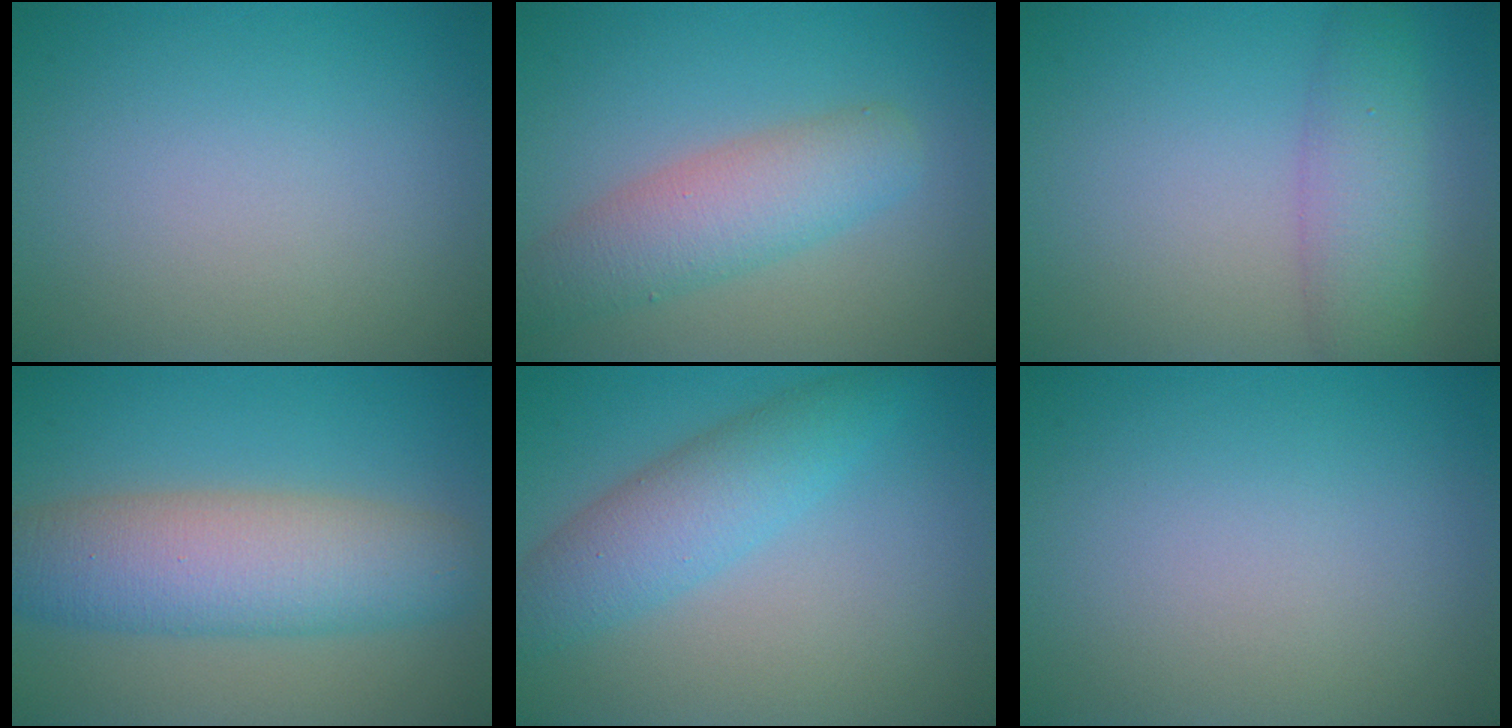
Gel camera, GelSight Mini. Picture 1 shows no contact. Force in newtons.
{"total": 4.8, "press": 4.8, "slide": 0.2}
{"total": 4.1, "press": 4.1, "slide": 0.1}
{"total": 7.8, "press": 7.8, "slide": 0.3}
{"total": 4.5, "press": 4.5, "slide": 0.1}
{"total": 0.0}